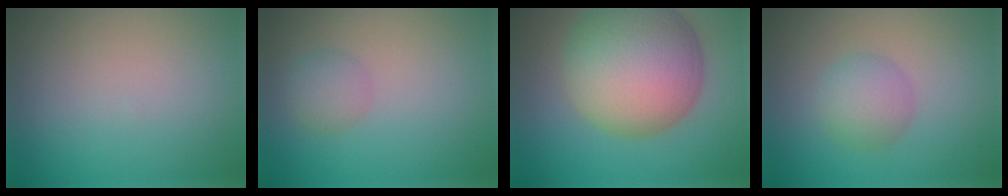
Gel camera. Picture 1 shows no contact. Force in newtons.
{"total": 2.0, "press": 2.0, "slide": 0.0}
{"total": 14.2, "press": 14.2, "slide": 0.5}
{"total": 3.2, "press": 3.2, "slide": 0.0}